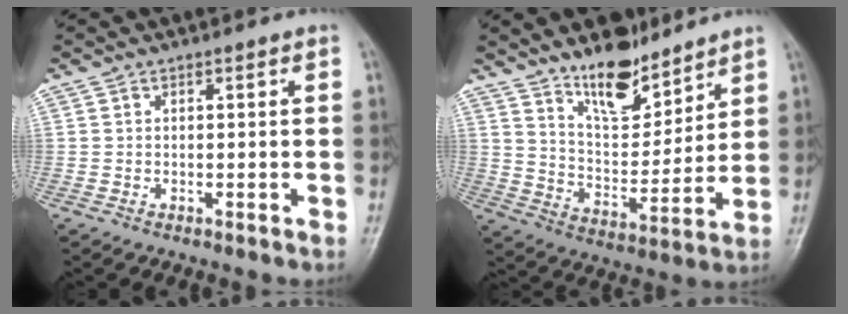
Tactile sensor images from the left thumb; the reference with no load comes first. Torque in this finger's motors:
{"motor_torque": [0.05, 0.07, 0.35, -0.12, 0.06]}